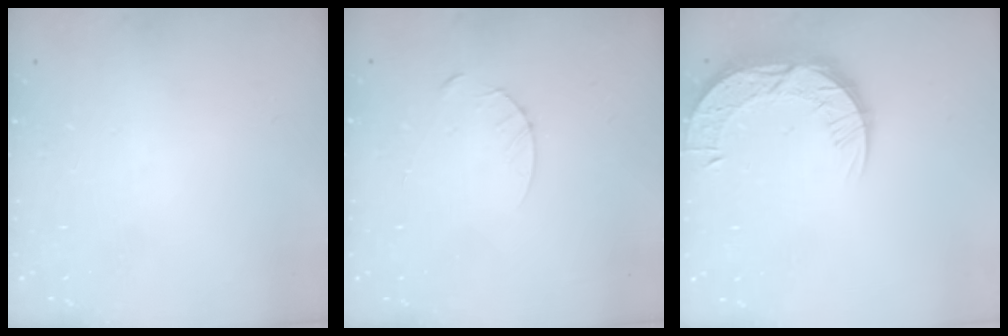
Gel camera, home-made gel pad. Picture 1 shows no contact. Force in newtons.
{"total": 3.8, "press": 3.8, "slide": 0.3}
{"total": 12.8, "press": 12.8, "slide": 0.9}